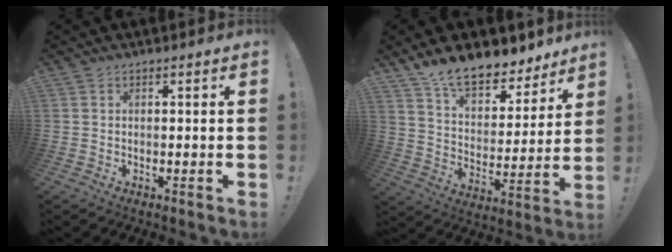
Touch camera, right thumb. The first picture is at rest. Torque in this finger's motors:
{"motor_torque": [-0.37, 0.99, -0.14, 0.66, 0.03]}